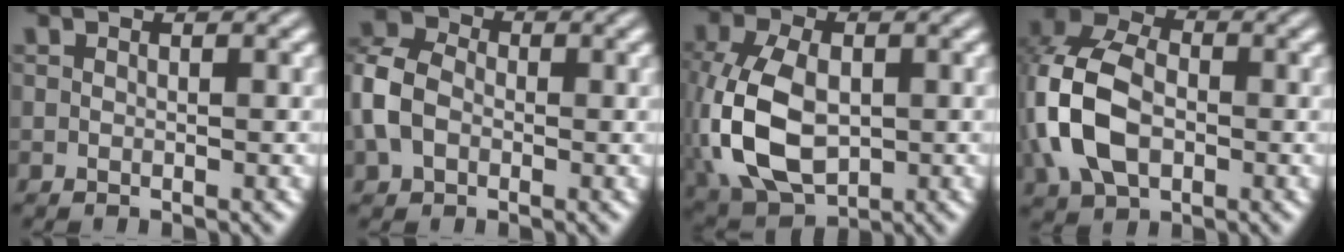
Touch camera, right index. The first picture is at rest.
{"total": 5.6, "force": [0.4, 4.6, 3.2], "torque": [-0.070, 0.006, -0.001]}
{"total": 9.4, "force": [-1.2, 6.5, 6.6], "torque": [-0.164, -0.040, 0.010]}
{"total": 8.9, "force": [0.3, 6.6, 5.9], "torque": [-0.144, -0.008, 0.010]}